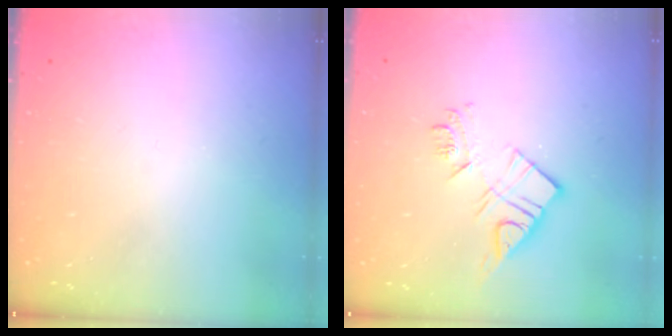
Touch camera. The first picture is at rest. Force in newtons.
{"total": 10.8, "press": 10.7, "slide": 0.9}